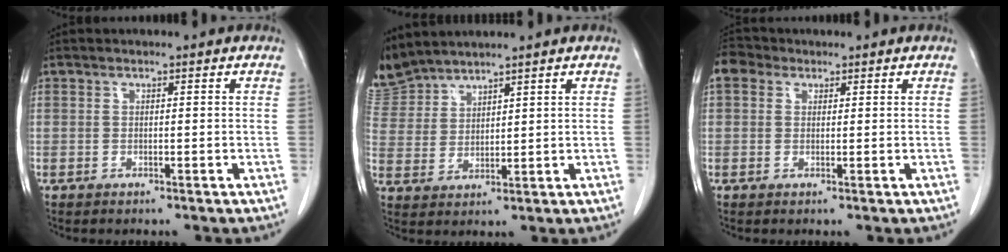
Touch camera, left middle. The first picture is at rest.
{"total": 7.1, "force": [7.1, 0.8, 0.3], "torque": [-0.024, 0.010, 0.158]}
{"total": 3.4, "force": [1.7, 2.6, 1.3], "torque": [-0.032, 0.020, 0.033]}